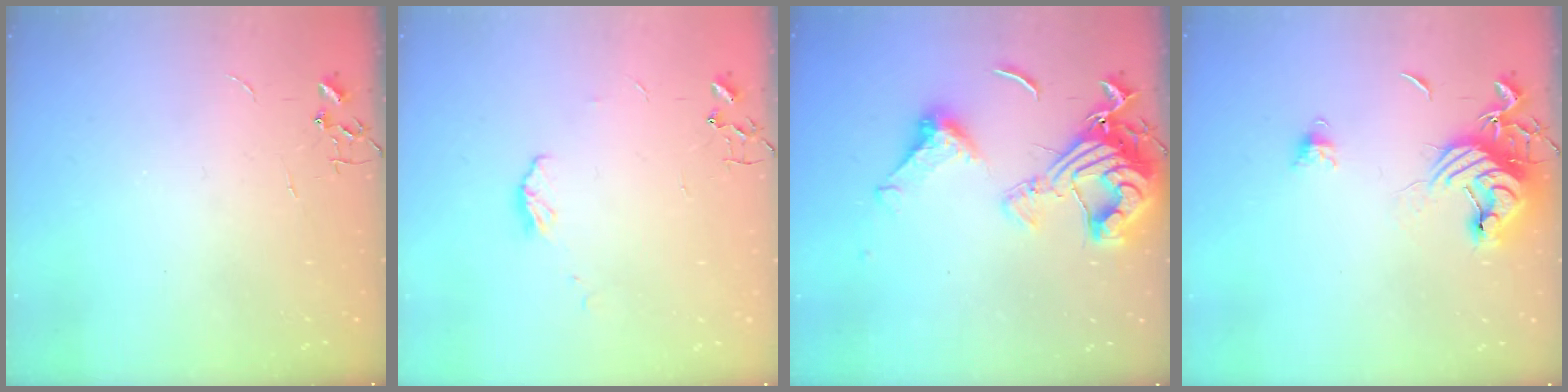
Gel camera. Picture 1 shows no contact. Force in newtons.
{"total": 5.4, "press": 5.4, "slide": 0.2}
{"total": 17.8, "press": 17.7, "slide": 1.9}
{"total": 14.3, "press": 14.2, "slide": 1.4}